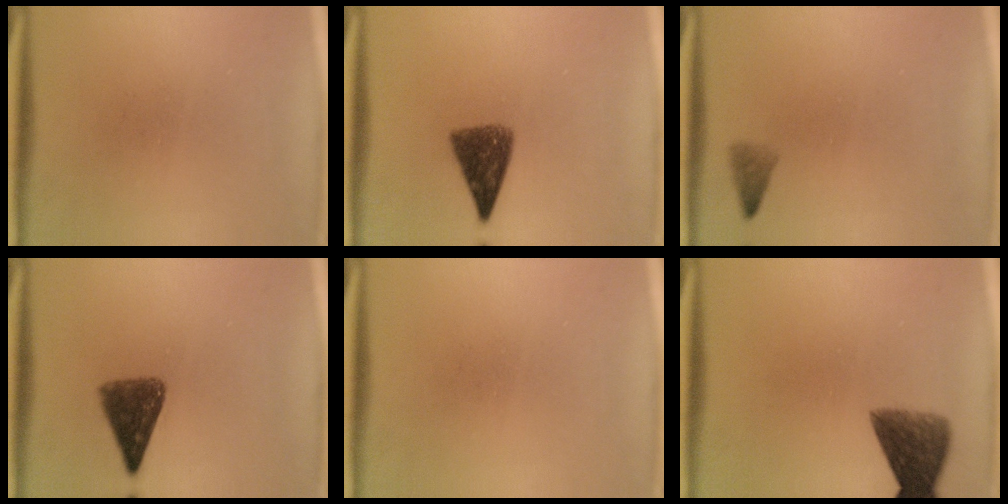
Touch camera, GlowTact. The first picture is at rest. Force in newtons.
{"total": 6.8}
{"total": 1.6}
{"total": 6.6}
{"total": 0.0}
{"total": 6.7}